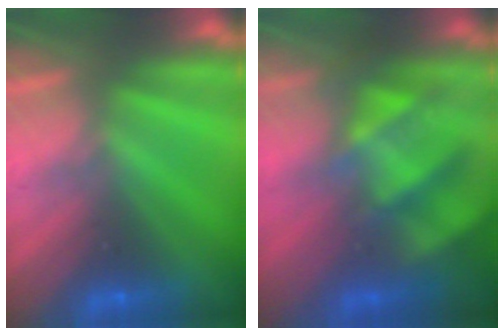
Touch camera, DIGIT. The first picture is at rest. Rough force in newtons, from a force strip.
{"total": 5.2}